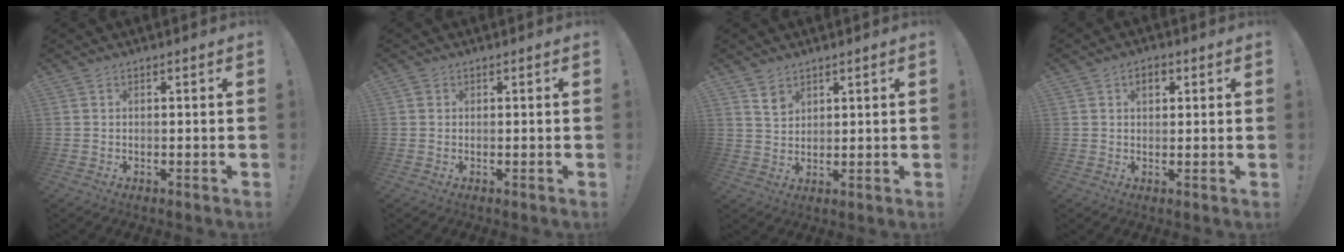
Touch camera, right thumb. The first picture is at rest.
{"total": 0.8, "force": [0.4, 0.7, 0.0], "torque": [-0.001, 0.002, 0.008]}
{"total": 3.9, "force": [3.0, 2.4, 0.9], "torque": [-0.007, -0.020, 0.055]}
{"total": 3.6, "force": [1.2, 2.4, 2.4], "torque": [-0.030, 0.002, 0.017]}